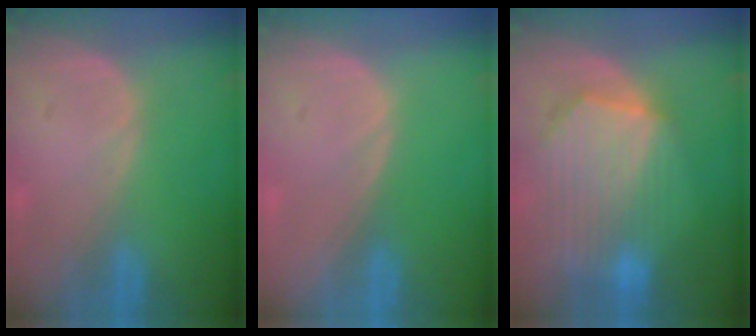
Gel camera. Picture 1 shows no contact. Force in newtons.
{"total": 0.0}
{"total": 10.3, "press": 8.9, "slide": 5.1}